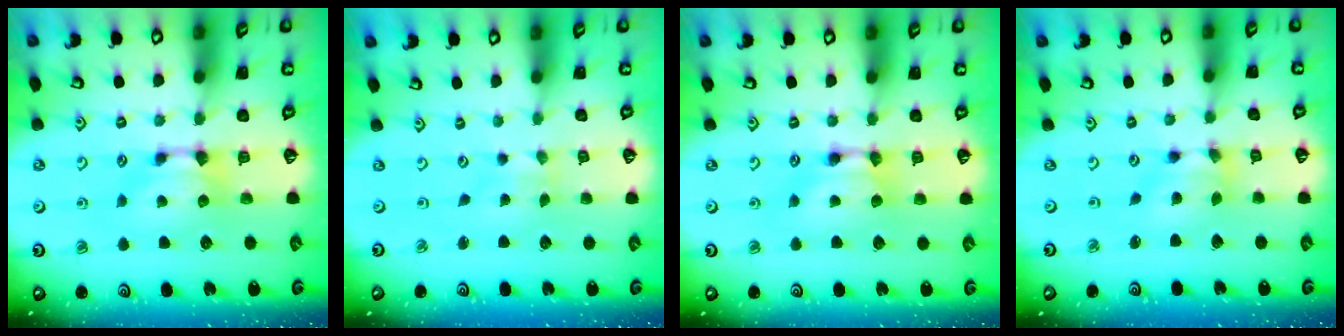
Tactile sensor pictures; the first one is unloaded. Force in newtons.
{"total": 3.9, "press": 3.9, "slide": 0.7}
{"total": 1.8, "press": 1.8, "slide": 0.2}
{"total": 4.1, "press": 3.7, "slide": 1.7}